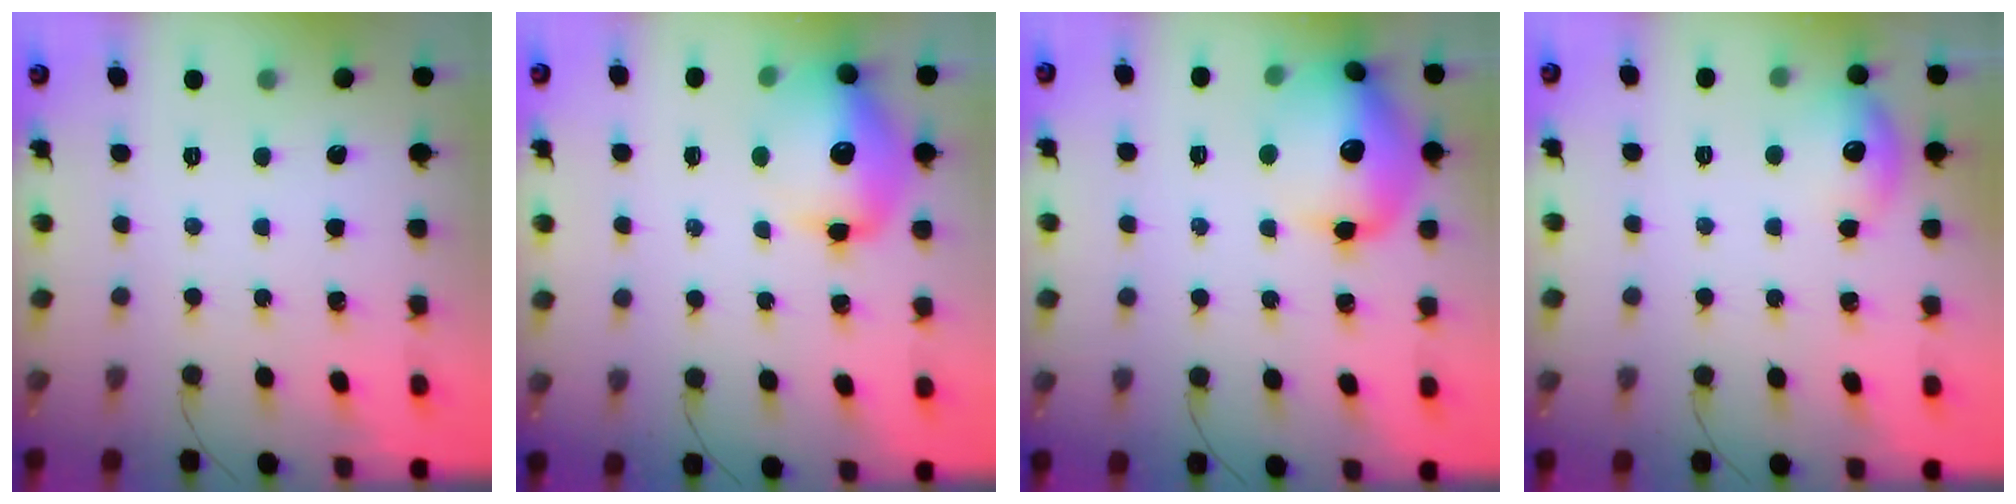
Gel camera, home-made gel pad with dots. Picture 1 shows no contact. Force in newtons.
{"total": 14.5, "press": 13.9, "slide": 4.2}
{"total": 17.6, "press": 17.5, "slide": 1.8}
{"total": 8.5, "press": 8.4, "slide": 1.7}